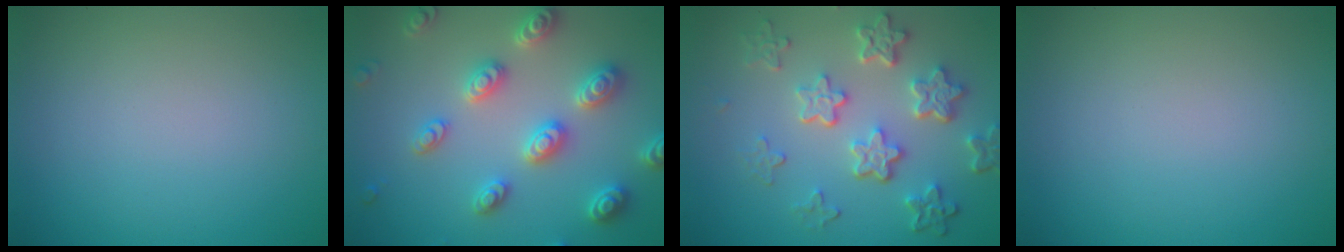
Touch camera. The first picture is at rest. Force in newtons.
{"total": 5.2, "press": 5.0, "slide": 1.2}
{"total": 5.9, "press": 4.5, "slide": 3.8}
{"total": 0.0}